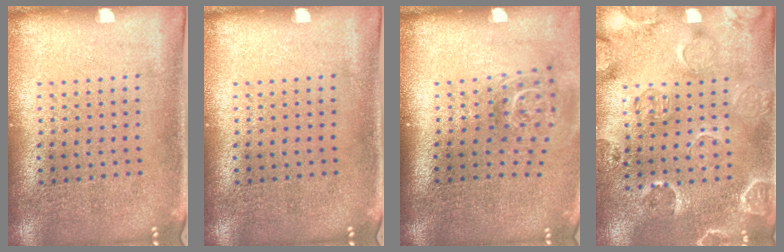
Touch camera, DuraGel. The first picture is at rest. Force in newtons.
{"total": 0.0}
{"total": 1.8, "press": 1.3, "slide": 1.3}
{"total": 2.5, "press": 2.1, "slide": 1.4}